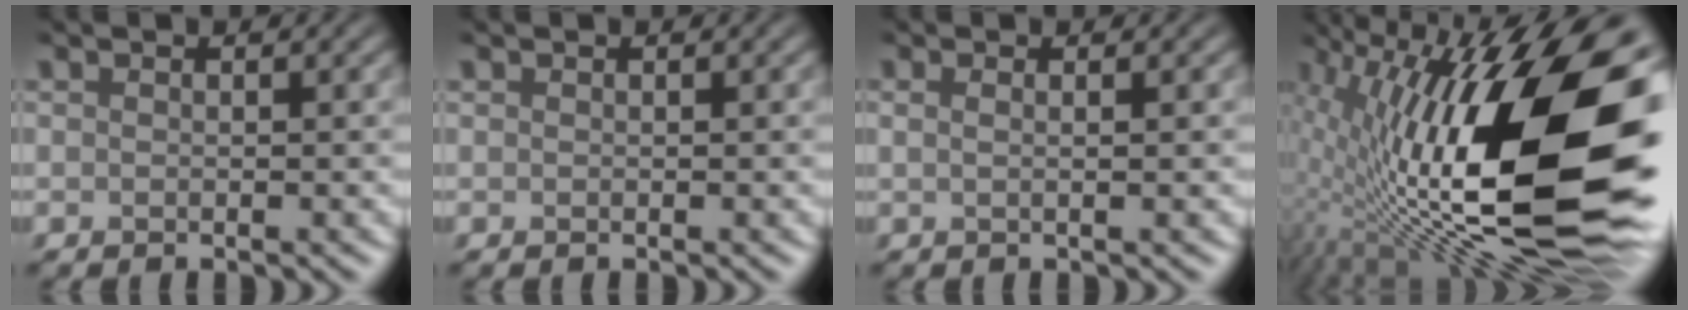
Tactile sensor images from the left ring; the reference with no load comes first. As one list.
[{"total": 0.0}, {"total": 1.9, "force": [0.5, 0.8, 1.6], "torque": [-0.014, -0.002, -0.012]}, {"total": 19.1, "force": [1.5, 8.0, 17.3], "torque": [-0.274, 0.003, 0.016]}]